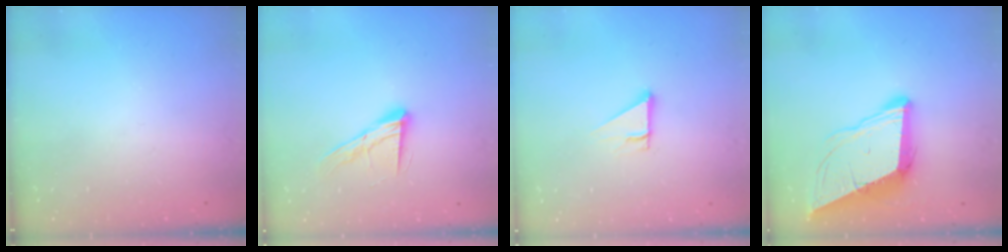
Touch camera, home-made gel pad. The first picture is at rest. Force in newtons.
{"total": 12.4, "press": 12.3, "slide": 1.4}
{"total": 2.7, "press": 2.7, "slide": 0.1}
{"total": 11.1, "press": 10.6, "slide": 3.3}